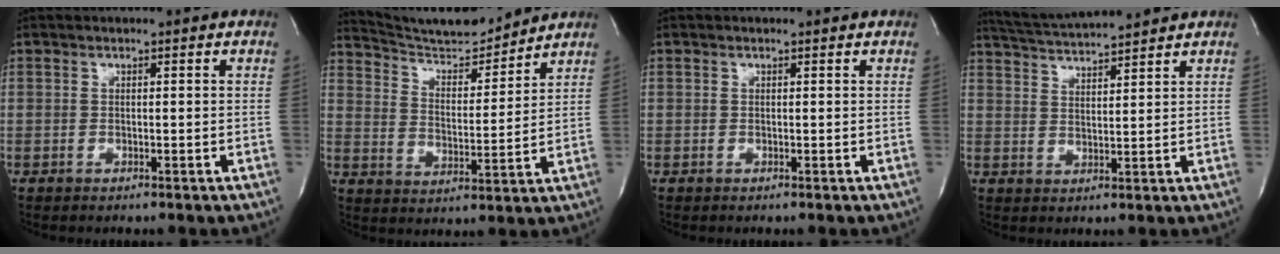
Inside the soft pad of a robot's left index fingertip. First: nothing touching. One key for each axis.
{"total": 11.8, "fx": 11.5, "fy": 0.7, "fz": 2.2, "tx": -0.042, "ty": 0.000, "tz": 0.197}
{"total": 0.0}
{"total": 9.4, "fx": 8.9, "fy": -0.2, "fz": 2.9, "tx": -0.062, "ty": 0.020, "tz": 0.149}